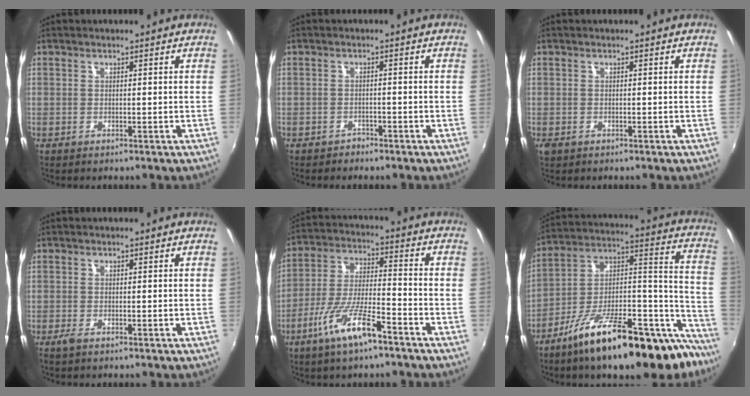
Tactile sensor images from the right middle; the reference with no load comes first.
{"total": 1.8, "force": [-1.6, 0.8, 0.2], "torque": [-0.007, -0.001, -0.024]}
{"total": 1.1, "force": [-0.5, 0.8, 0.5], "torque": [-0.010, -0.005, -0.009]}
{"total": 1.2, "force": [-0.8, 0.1, 0.9], "torque": [-0.018, -0.004, -0.016]}
{"total": 11.6, "force": [-7.2, 2.1, 8.9], "torque": [-0.181, -0.009, -0.131]}
{"total": 28.2, "force": [-20.5, 7.9, 17.8], "torque": [-0.221, 0.017, -0.316]}